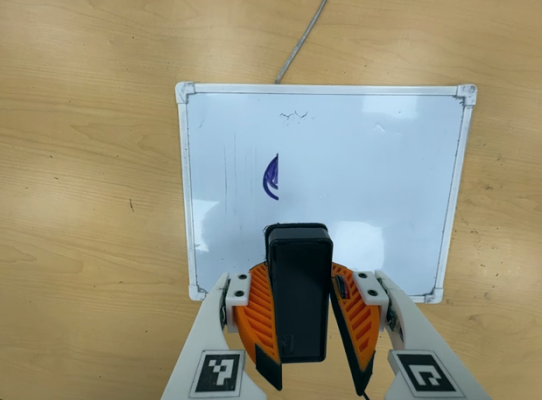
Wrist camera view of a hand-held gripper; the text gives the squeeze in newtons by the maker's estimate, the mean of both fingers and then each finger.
{"total": 9.7, "left": 9.2, "right": 10.2}